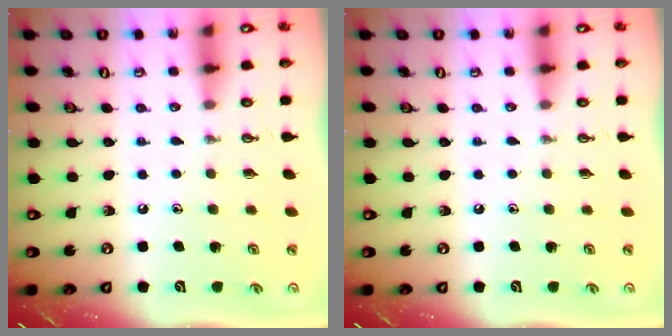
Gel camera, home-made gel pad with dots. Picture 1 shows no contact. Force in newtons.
{"total": 0.0}